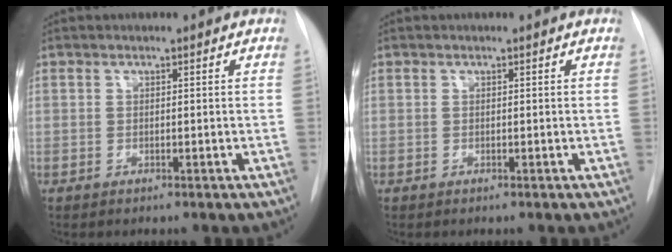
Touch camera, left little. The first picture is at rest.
{"total": 0.0}